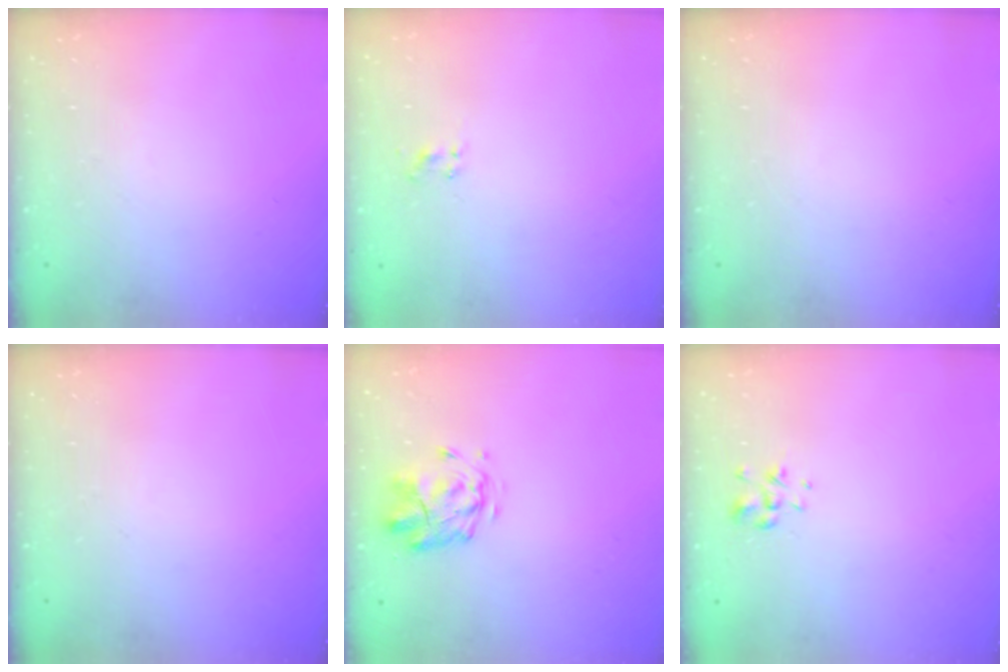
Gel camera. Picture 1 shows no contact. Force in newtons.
{"total": 1.5, "press": 1.3, "slide": 0.8}
{"total": 0.0}
{"total": 0.0}
{"total": 2.8, "press": 2.4, "slide": 1.3}
{"total": 1.3, "press": 1.2, "slide": 0.6}